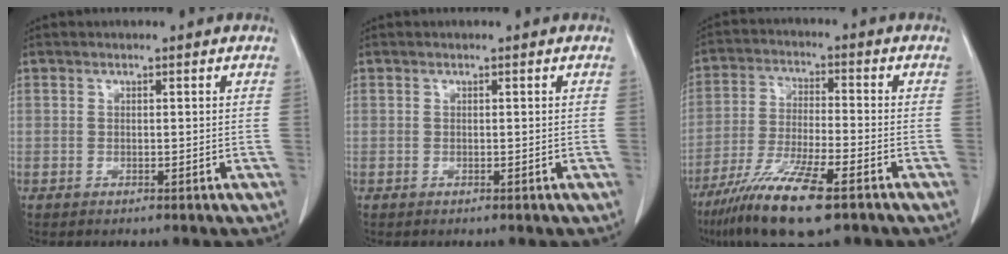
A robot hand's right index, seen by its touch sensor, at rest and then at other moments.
{"total": 0.0}
{"total": 13.1, "force": [-8.3, 1.7, 9.9], "torque": [-0.193, -0.032, -0.148]}